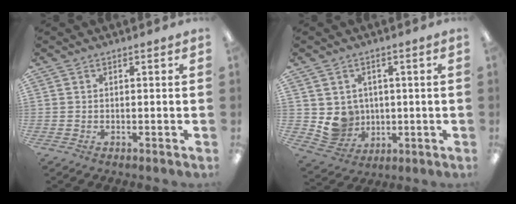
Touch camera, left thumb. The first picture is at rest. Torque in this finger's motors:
{"motor_torque": [-0.33, 0.49, 0.37, -0.39, 0.03]}